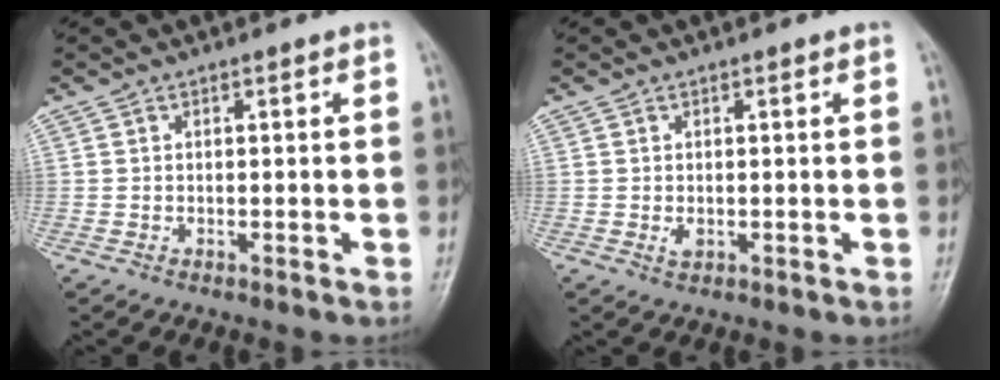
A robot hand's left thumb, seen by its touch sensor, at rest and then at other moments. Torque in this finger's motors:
{"motor_torque": [-0.01, 0.11, 0.17, -0.11, 0.00]}